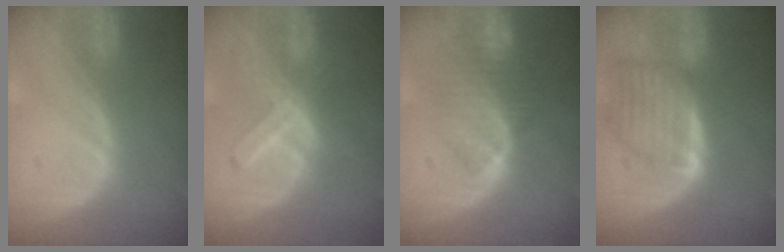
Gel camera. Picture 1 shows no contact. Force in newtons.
{"total": 7.3, "press": 6.3, "slide": 3.7}
{"total": 8.2, "press": 7.3, "slide": 3.8}
{"total": 7.9, "press": 7.2, "slide": 3.3}